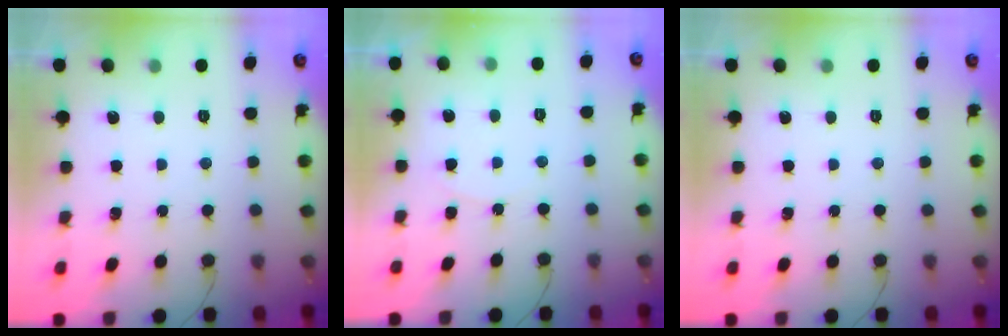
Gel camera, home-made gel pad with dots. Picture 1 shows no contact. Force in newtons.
{"total": 3.7, "press": 3.6, "slide": 0.7}
{"total": 0.0}